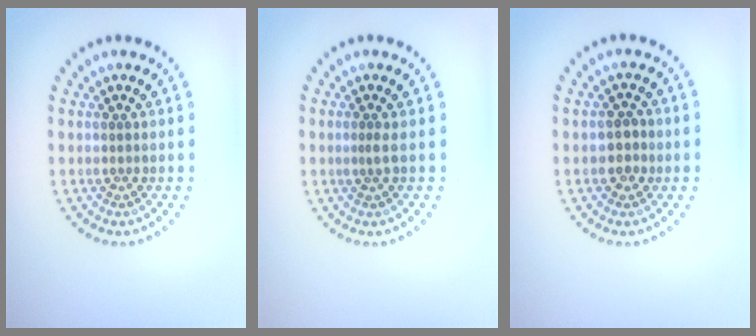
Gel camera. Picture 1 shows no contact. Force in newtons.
{"total": 0.5, "press": 0.3, "slide": 0.4}
{"total": 1.3, "press": 1.2, "slide": 0.5}